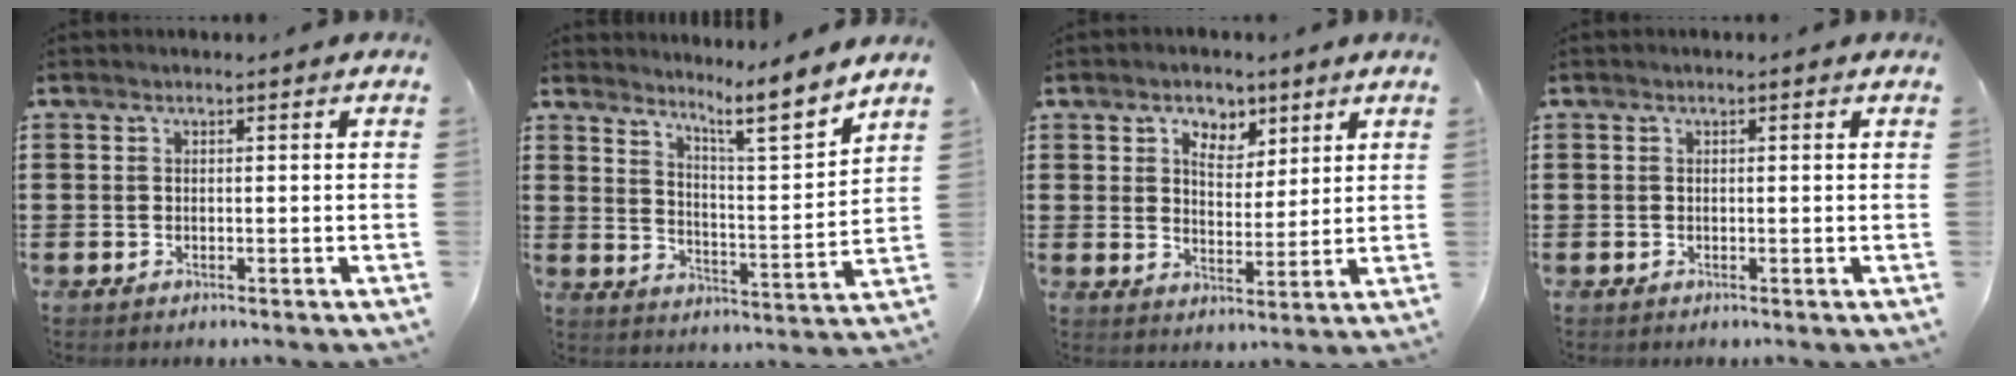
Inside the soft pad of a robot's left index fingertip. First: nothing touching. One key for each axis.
{"total": 7.5, "fx": 6.3, "fy": -0.3, "fz": 4.0, "tx": -0.068, "ty": -0.054, "tz": 0.097}
{"total": 4.7, "fx": 3.0, "fy": 3.3, "fz": 1.5, "tx": -0.034, "ty": 0.007, "tz": 0.049}
{"total": 0.0}